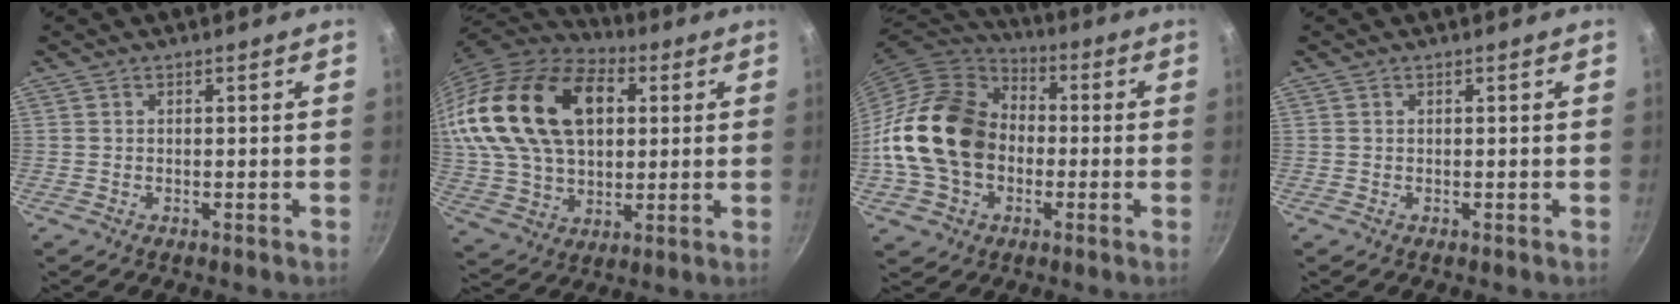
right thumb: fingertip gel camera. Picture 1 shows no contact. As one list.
[{"total": 26.1, "force": [7.1, 16.6, 18.8], "torque": [-0.326, 0.000, 0.128]}, {"total": 20.4, "force": [-1.8, 15.6, 13.0], "torque": [-0.220, 0.041, -0.039]}, {"total": 0.0}]